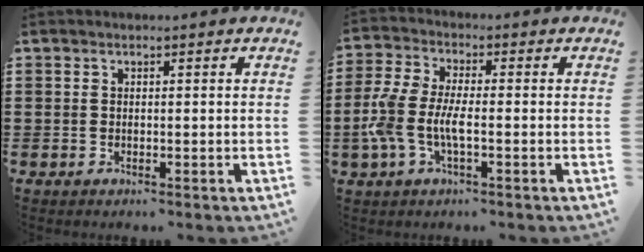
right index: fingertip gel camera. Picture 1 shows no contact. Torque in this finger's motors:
{"motor_torque": [1.54, -0.60, 0.76, 0.21]}